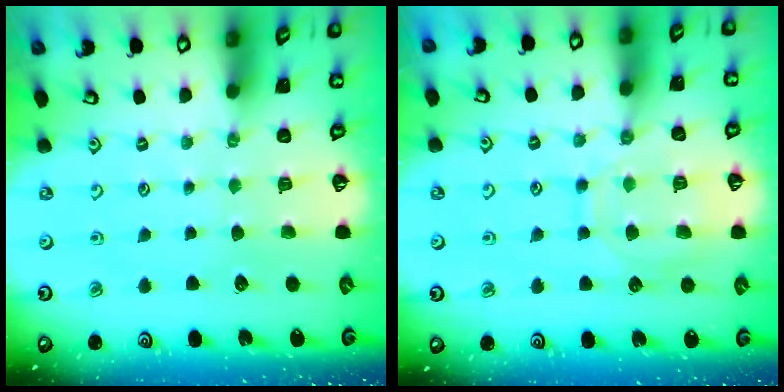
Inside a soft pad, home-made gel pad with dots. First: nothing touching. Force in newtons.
{"total": 11.3, "press": 11.2, "slide": 1.1}